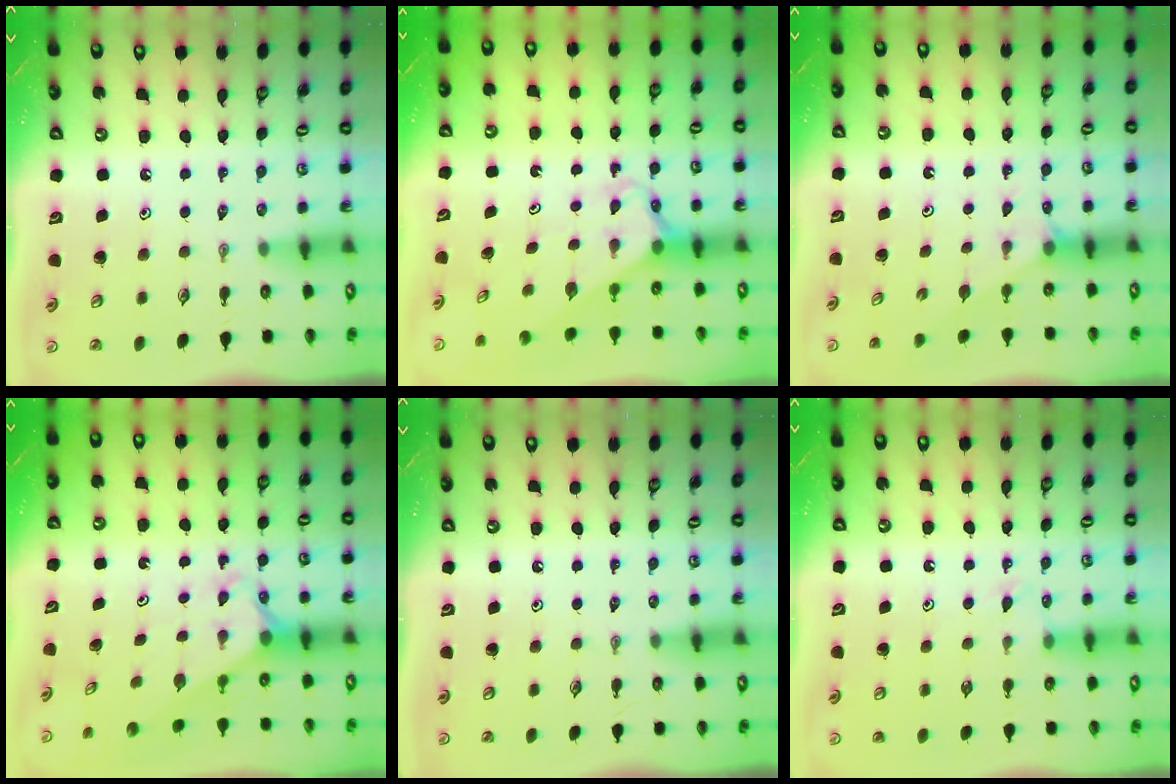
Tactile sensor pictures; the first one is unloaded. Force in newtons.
{"total": 2.7, "press": 2.7, "slide": 0.1}
{"total": 1.8, "press": 1.7, "slide": 0.3}
{"total": 2.2, "press": 2.2, "slide": 0.2}
{"total": 0.0}
{"total": 6.6, "press": 6.5, "slide": 0.9}